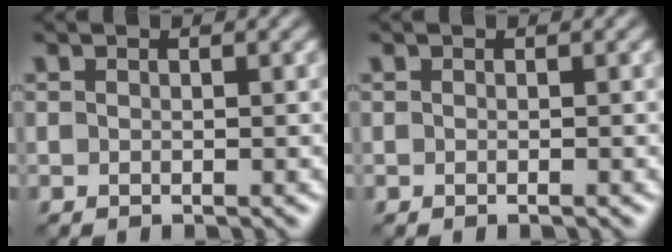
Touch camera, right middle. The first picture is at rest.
{"total": 0.0}